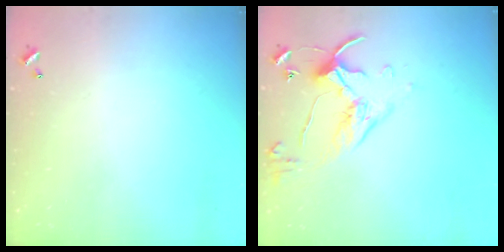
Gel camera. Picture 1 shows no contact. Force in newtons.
{"total": 6.7, "press": 6.6, "slide": 1.1}